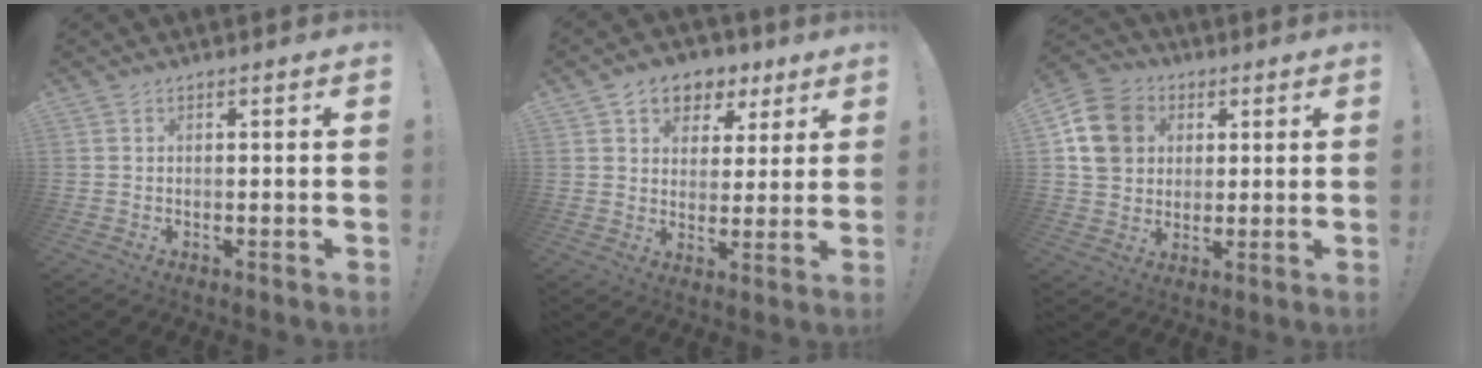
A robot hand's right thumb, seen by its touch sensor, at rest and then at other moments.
{"total": 8.1, "force": [4.2, 6.4, 2.7], "torque": [-0.035, -0.021, 0.080]}
{"total": 13.2, "force": [3.3, 11.3, 5.9], "torque": [-0.085, -0.001, 0.070]}